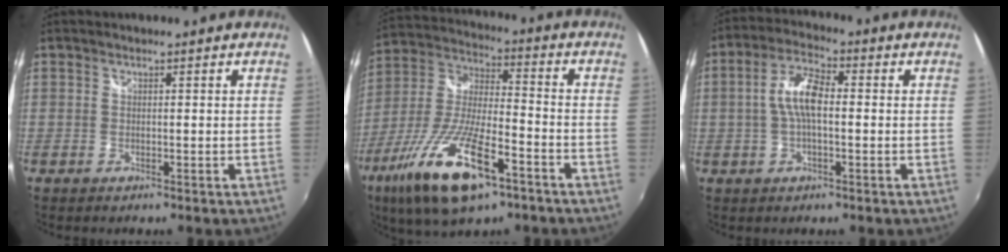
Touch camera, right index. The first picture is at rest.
{"total": 21.5, "force": [-11.6, 7.0, 16.8], "torque": [-0.341, -0.045, -0.213]}
{"total": 7.5, "force": [-0.2, 2.9, 6.8], "torque": [-0.138, 0.015, -0.007]}